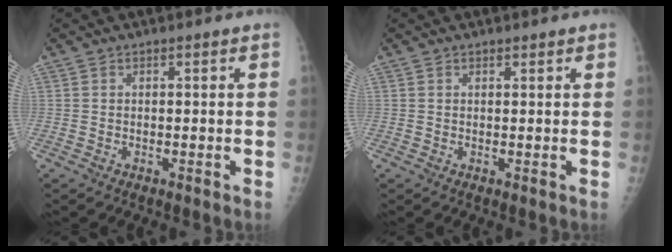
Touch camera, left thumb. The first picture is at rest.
{"total": 0.6, "force": [0.5, 0.2, 0.1], "torque": [0.001, -0.004, 0.007]}